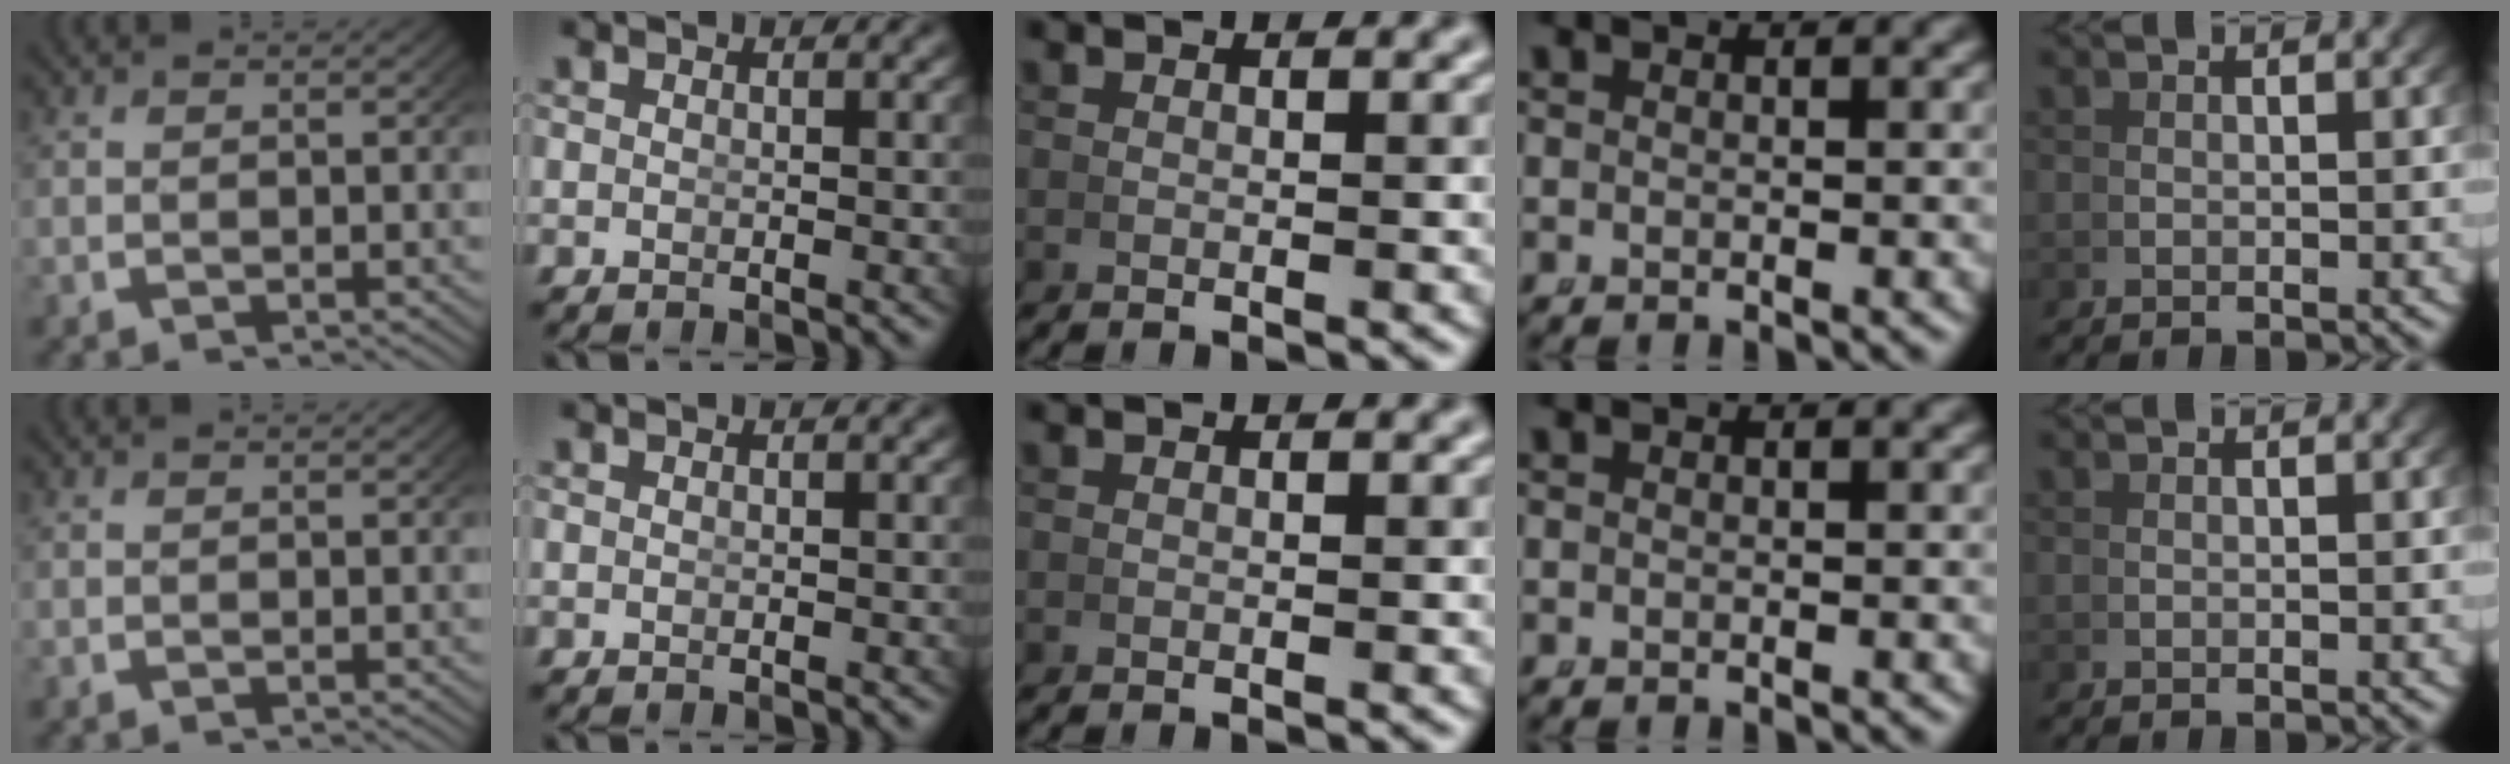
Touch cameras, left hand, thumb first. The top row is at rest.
{}